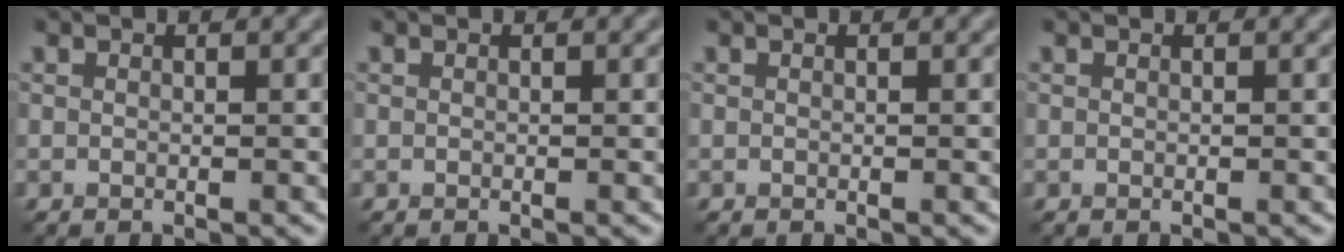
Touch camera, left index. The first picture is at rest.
{"total": 0.0}
{"total": 0.0}
{"total": 0.0}